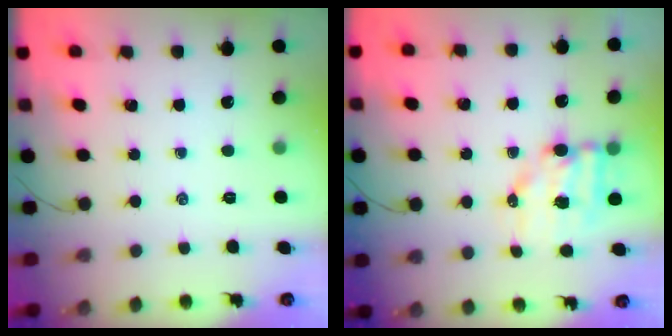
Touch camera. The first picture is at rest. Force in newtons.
{"total": 9.0, "press": 8.9, "slide": 1.1}